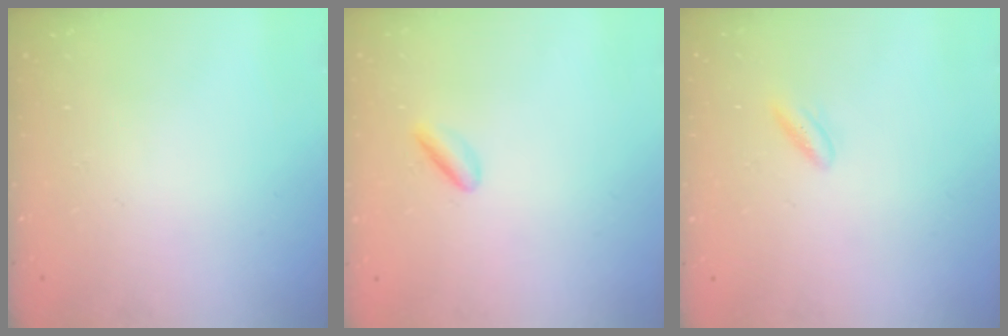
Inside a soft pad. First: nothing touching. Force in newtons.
{"total": 2.6, "press": 2.5, "slide": 0.8}
{"total": 3.2, "press": 3.2, "slide": 0.6}